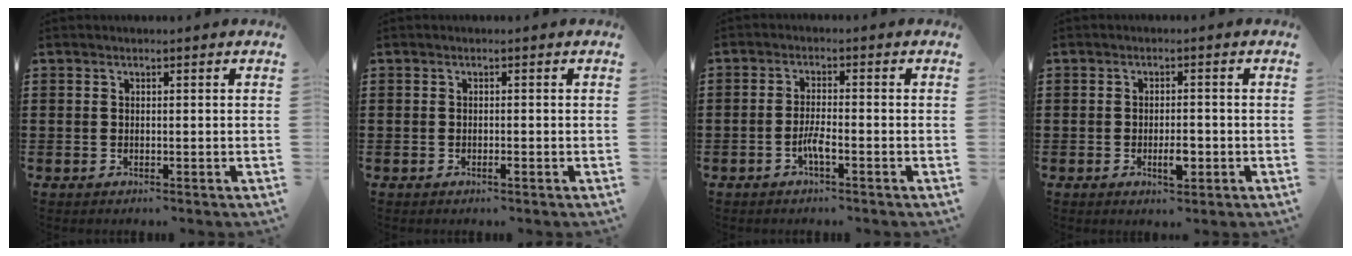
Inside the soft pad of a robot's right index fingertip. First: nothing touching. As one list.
[{"total": 0.7, "force": [-0.4, -0.1, 0.6], "torque": [-0.011, -0.006, -0.006]}, {"total": 3.1, "force": [-1.6, 0.5, 2.6], "torque": [-0.060, -0.005, -0.032]}, {"total": 3.6, "force": [-1.1, 1.2, 3.2], "torque": [-0.054, 0.002, -0.018]}]